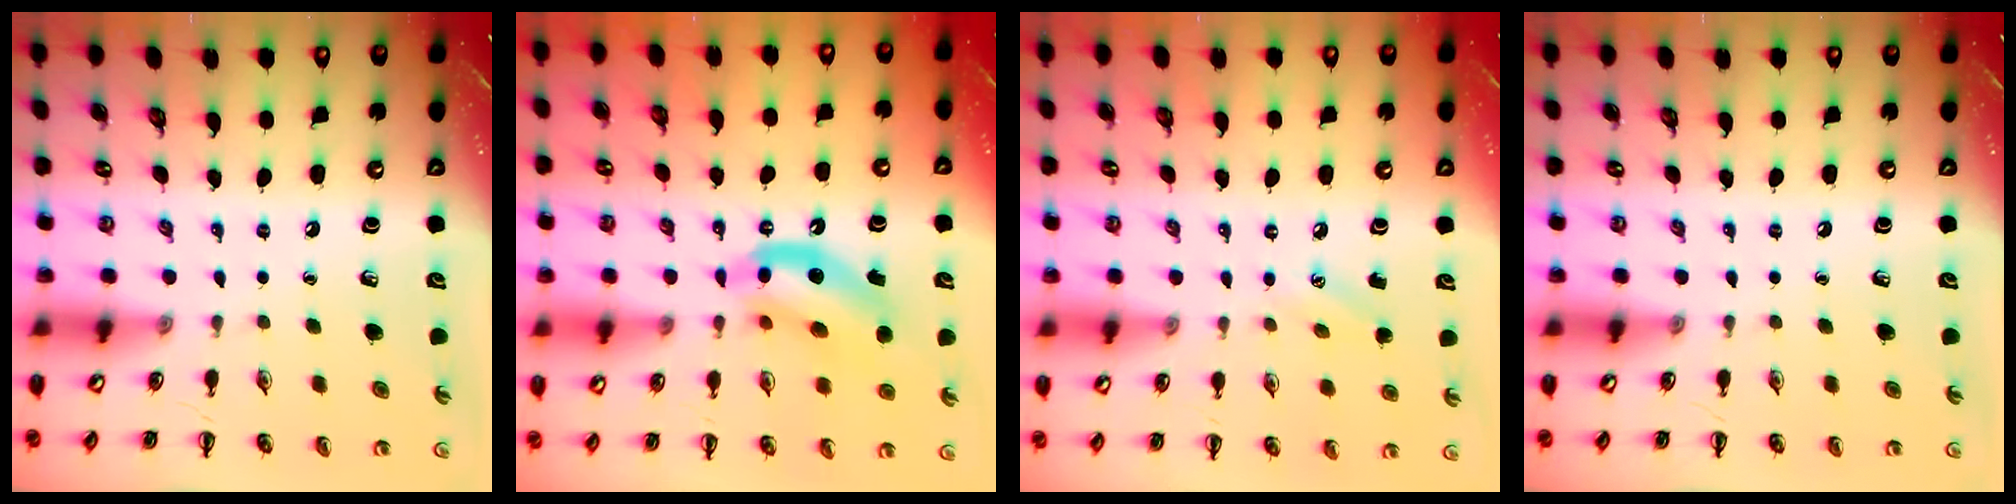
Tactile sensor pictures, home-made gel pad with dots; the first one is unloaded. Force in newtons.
{"total": 12.1, "press": 11.6, "slide": 3.3}
{"total": 6.3, "press": 6.1, "slide": 1.7}
{"total": 0.0}